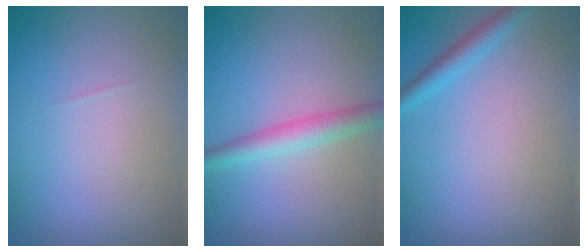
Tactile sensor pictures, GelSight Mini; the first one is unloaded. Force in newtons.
{"total": 2.6, "press": 2.6, "slide": 0.0}
{"total": 1.8, "press": 1.8, "slide": 0.1}